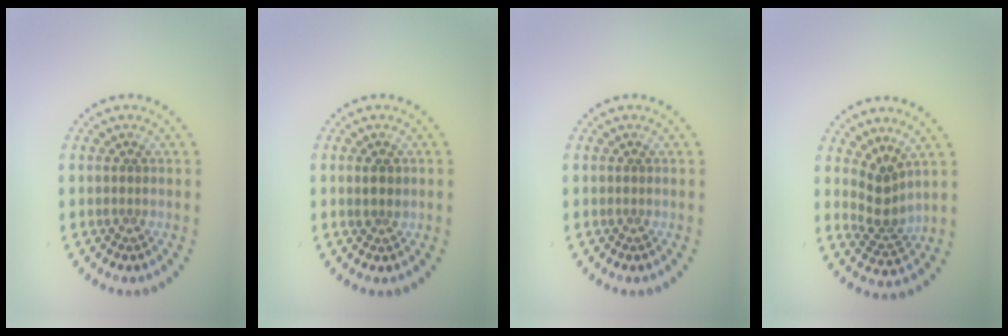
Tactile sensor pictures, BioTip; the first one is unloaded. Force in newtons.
{"total": 1.3, "press": 1.3, "slide": 0.4}
{"total": 0.0}
{"total": 2.6, "press": 2.0, "slide": 1.6}